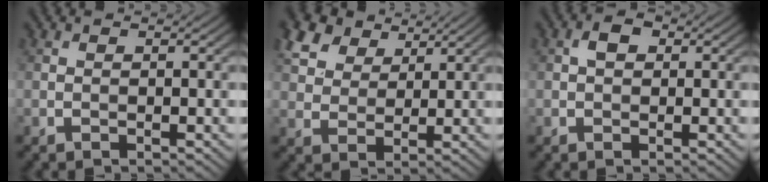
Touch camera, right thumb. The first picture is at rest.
{"total": 8.1, "force": [5.2, 4.8, 3.9], "torque": [-0.112, 0.017, 0.101]}
{"total": 2.4, "force": [0.5, 1.6, 1.6], "torque": [-0.032, 0.005, 0.005]}